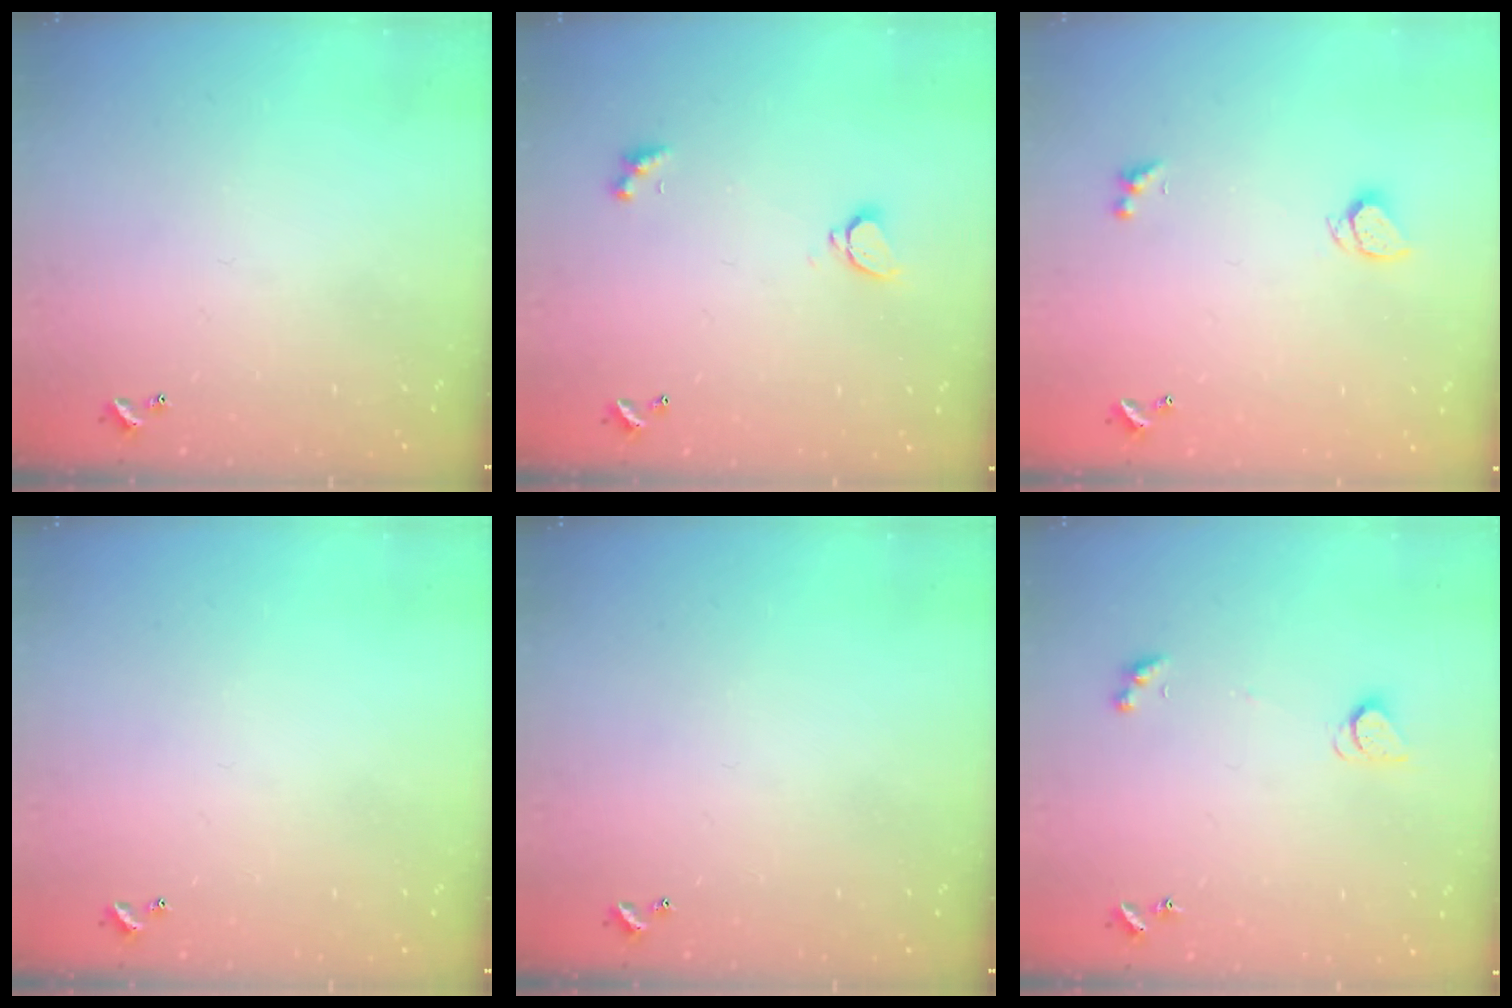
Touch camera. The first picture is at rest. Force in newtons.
{"total": 1.7, "press": 1.7, "slide": 0.3}
{"total": 2.4, "press": 2.3, "slide": 0.6}
{"total": 0.0}
{"total": 0.0}
{"total": 2.6, "press": 2.6, "slide": 0.5}